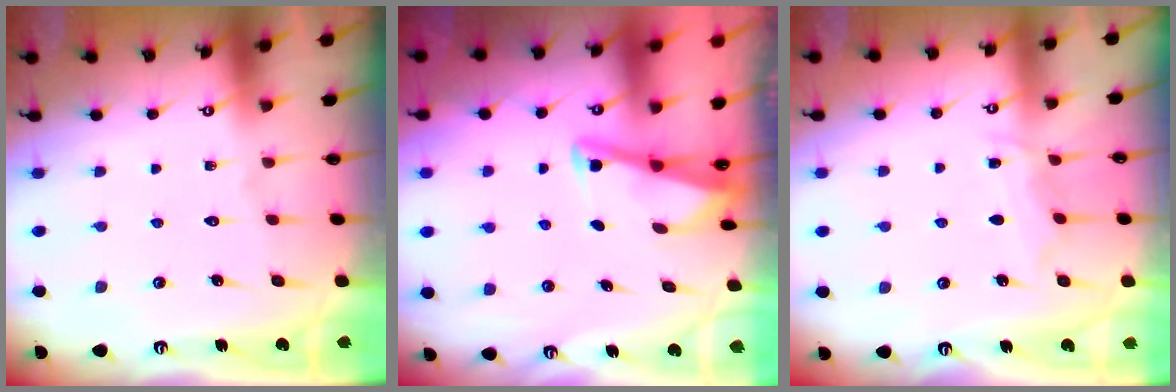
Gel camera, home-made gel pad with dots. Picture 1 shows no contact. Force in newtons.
{"total": 2.9, "press": 2.9, "slide": 0.3}
{"total": 5.9, "press": 5.8, "slide": 0.7}